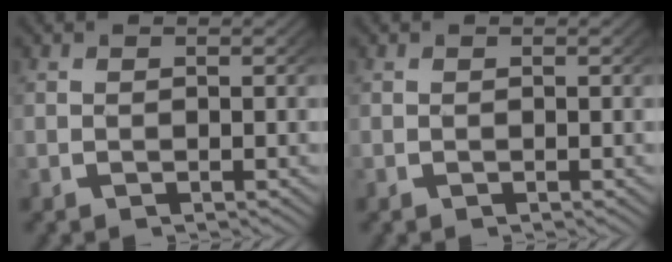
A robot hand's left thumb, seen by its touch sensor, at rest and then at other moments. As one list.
[{"total": 0.0}]